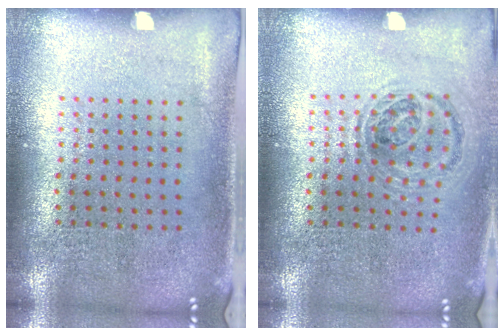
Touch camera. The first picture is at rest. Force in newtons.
{"total": 0.9, "press": 0.9, "slide": 0.3}